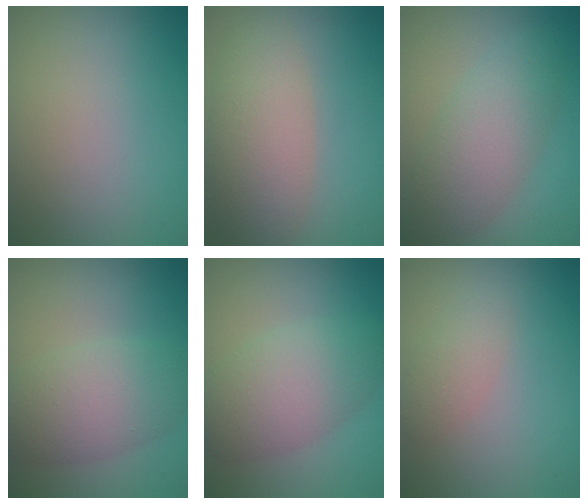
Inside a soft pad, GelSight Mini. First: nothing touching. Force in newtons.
{"total": 5.6, "press": 5.6, "slide": 0.3}
{"total": 5.4, "press": 5.4, "slide": 0.1}
{"total": 5.7, "press": 5.7, "slide": 0.3}
{"total": 5.9, "press": 5.9, "slide": 0.6}
{"total": 1.8, "press": 1.8, "slide": 0.2}